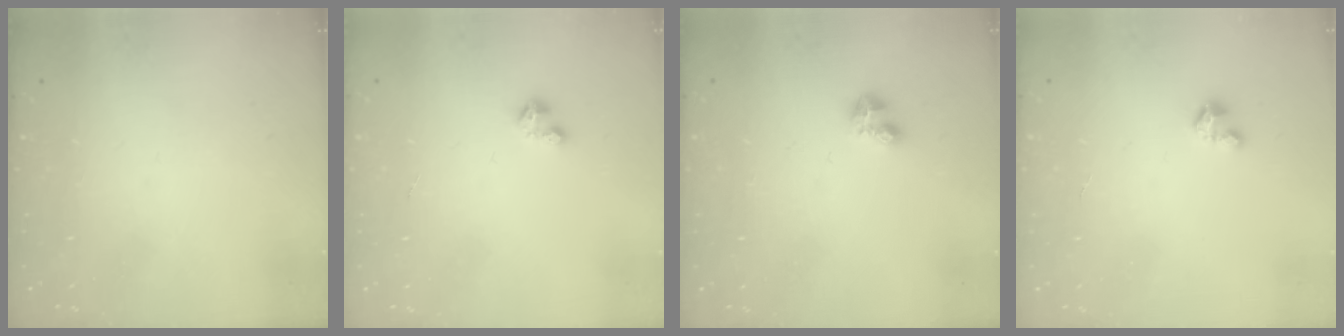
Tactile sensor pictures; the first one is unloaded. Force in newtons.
{"total": 2.1, "press": 2.0, "slide": 0.5}
{"total": 2.3, "press": 2.2, "slide": 0.5}
{"total": 2.7, "press": 2.7, "slide": 0.2}